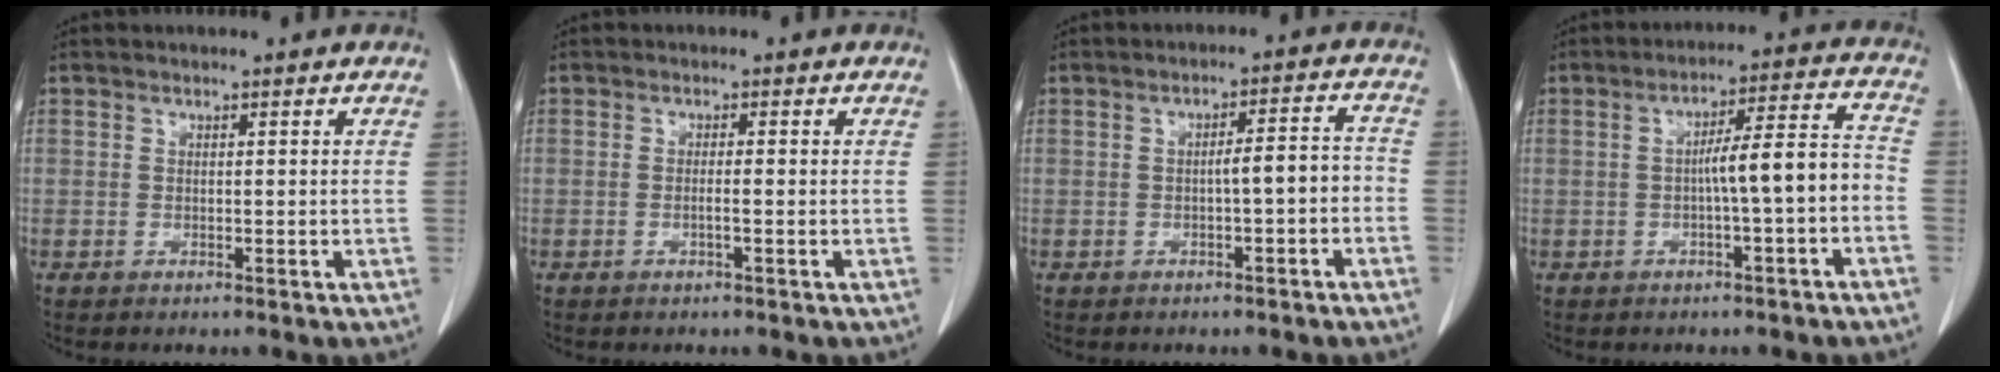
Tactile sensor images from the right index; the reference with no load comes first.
{"total": 1.0, "force": [-0.4, -0.2, 0.9], "torque": [-0.015, 0.002, -0.005]}
{"total": 4.3, "force": [-1.3, 0.9, 4.0], "torque": [-0.056, 0.021, -0.016]}
{"total": 7.9, "force": [-2.0, 0.4, 7.6], "torque": [-0.113, 0.030, -0.028]}